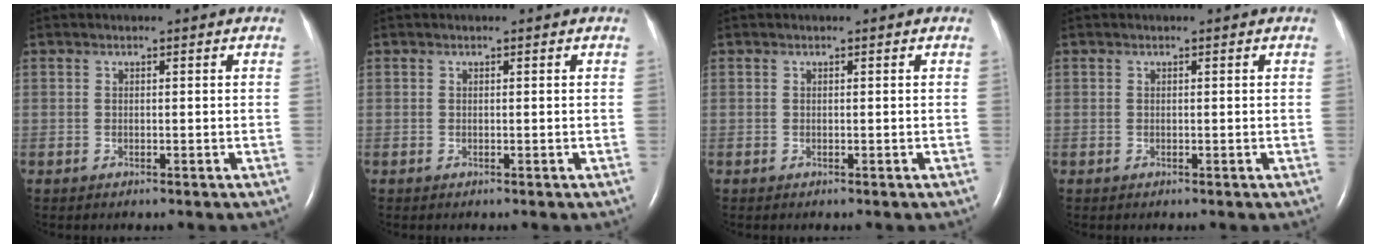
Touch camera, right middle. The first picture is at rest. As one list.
[{"total": 0.0}, {"total": 0.0}, {"total": 0.0}]